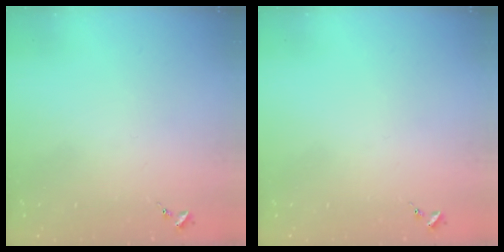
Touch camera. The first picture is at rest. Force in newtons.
{"total": 0.0}